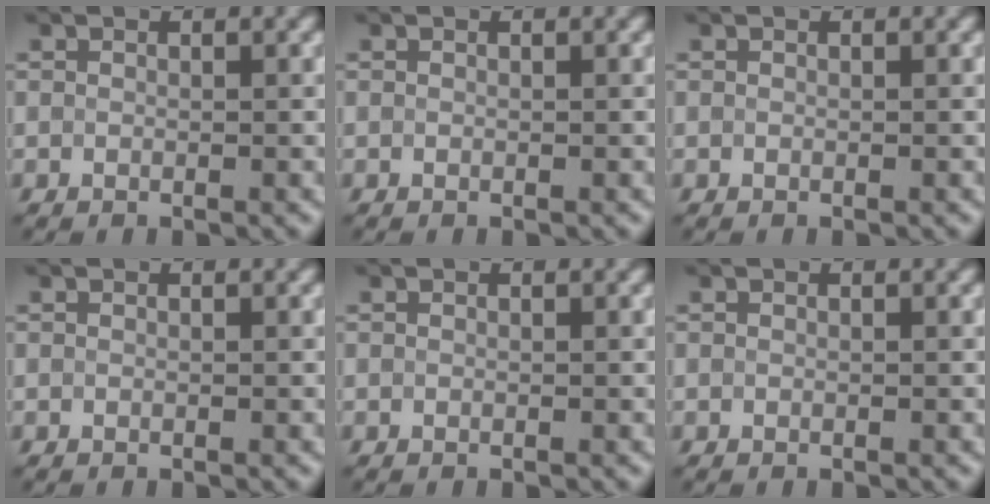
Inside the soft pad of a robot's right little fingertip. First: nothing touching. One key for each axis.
{"total": 0.0}
{"total": 0.0}
{"total": 0.0}
{"total": 0.0}
{"total": 0.0}